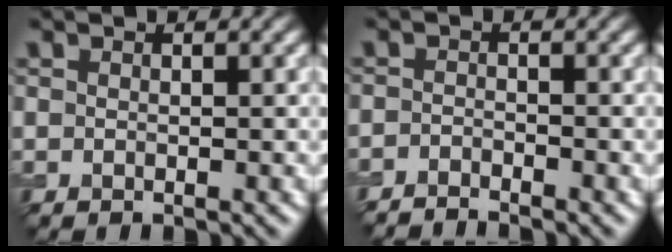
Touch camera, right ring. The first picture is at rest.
{"total": 2.3, "force": [-2.2, 0.2, 0.5], "torque": [-0.009, 0.002, -0.045]}